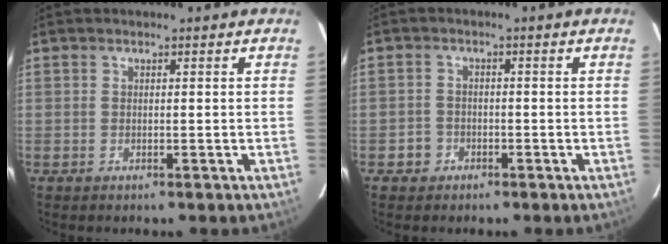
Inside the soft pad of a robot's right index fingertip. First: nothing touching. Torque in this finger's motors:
{"motor_torque": [-0.45, -0.15, -0.71, -0.21]}